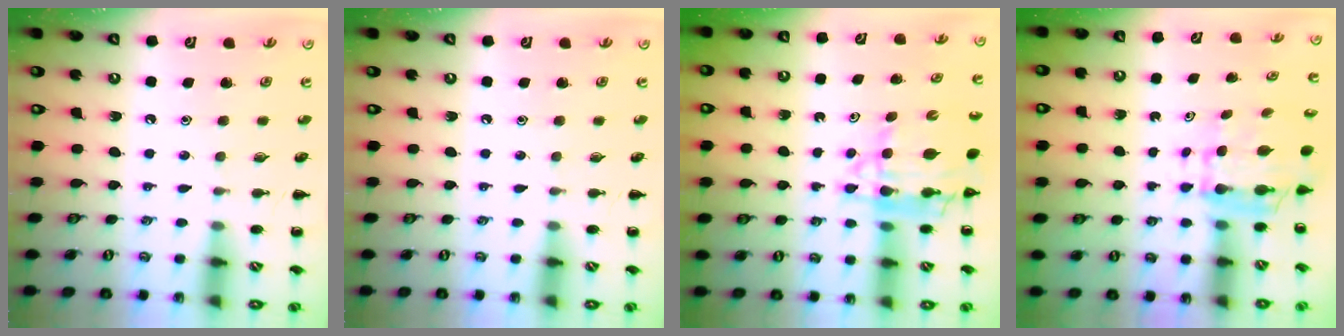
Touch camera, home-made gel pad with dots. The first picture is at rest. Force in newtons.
{"total": 0.0}
{"total": 8.5, "press": 8.0, "slide": 2.9}
{"total": 6.7, "press": 6.6, "slide": 1.0}